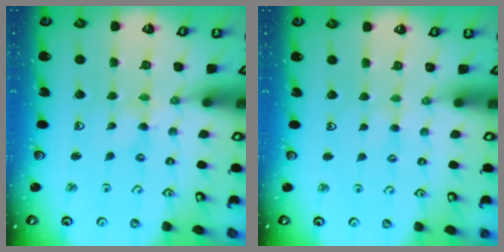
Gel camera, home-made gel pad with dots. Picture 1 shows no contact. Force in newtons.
{"total": 1.2, "press": 1.1, "slide": 0.3}